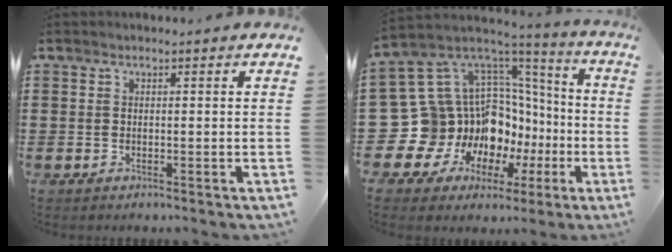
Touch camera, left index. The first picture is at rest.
{"total": 17.6, "force": [-4.8, 15.0, 8.0], "torque": [-0.194, -0.044, -0.034]}